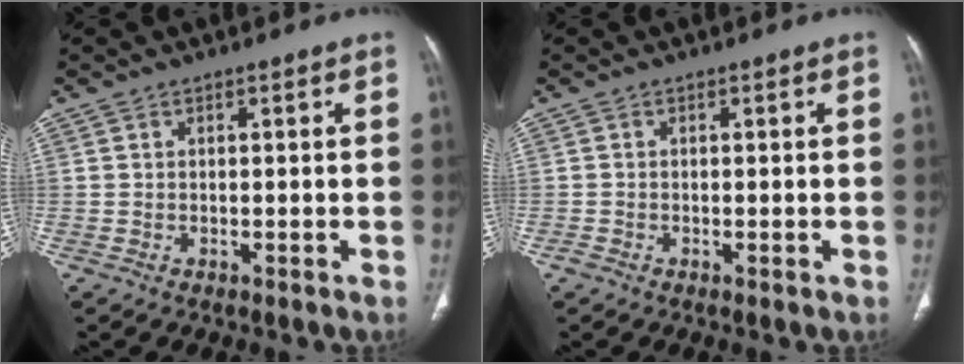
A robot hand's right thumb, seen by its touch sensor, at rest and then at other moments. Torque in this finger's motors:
{"motor_torque": [1.77, 1.59, 0.01, -0.39, -0.03]}